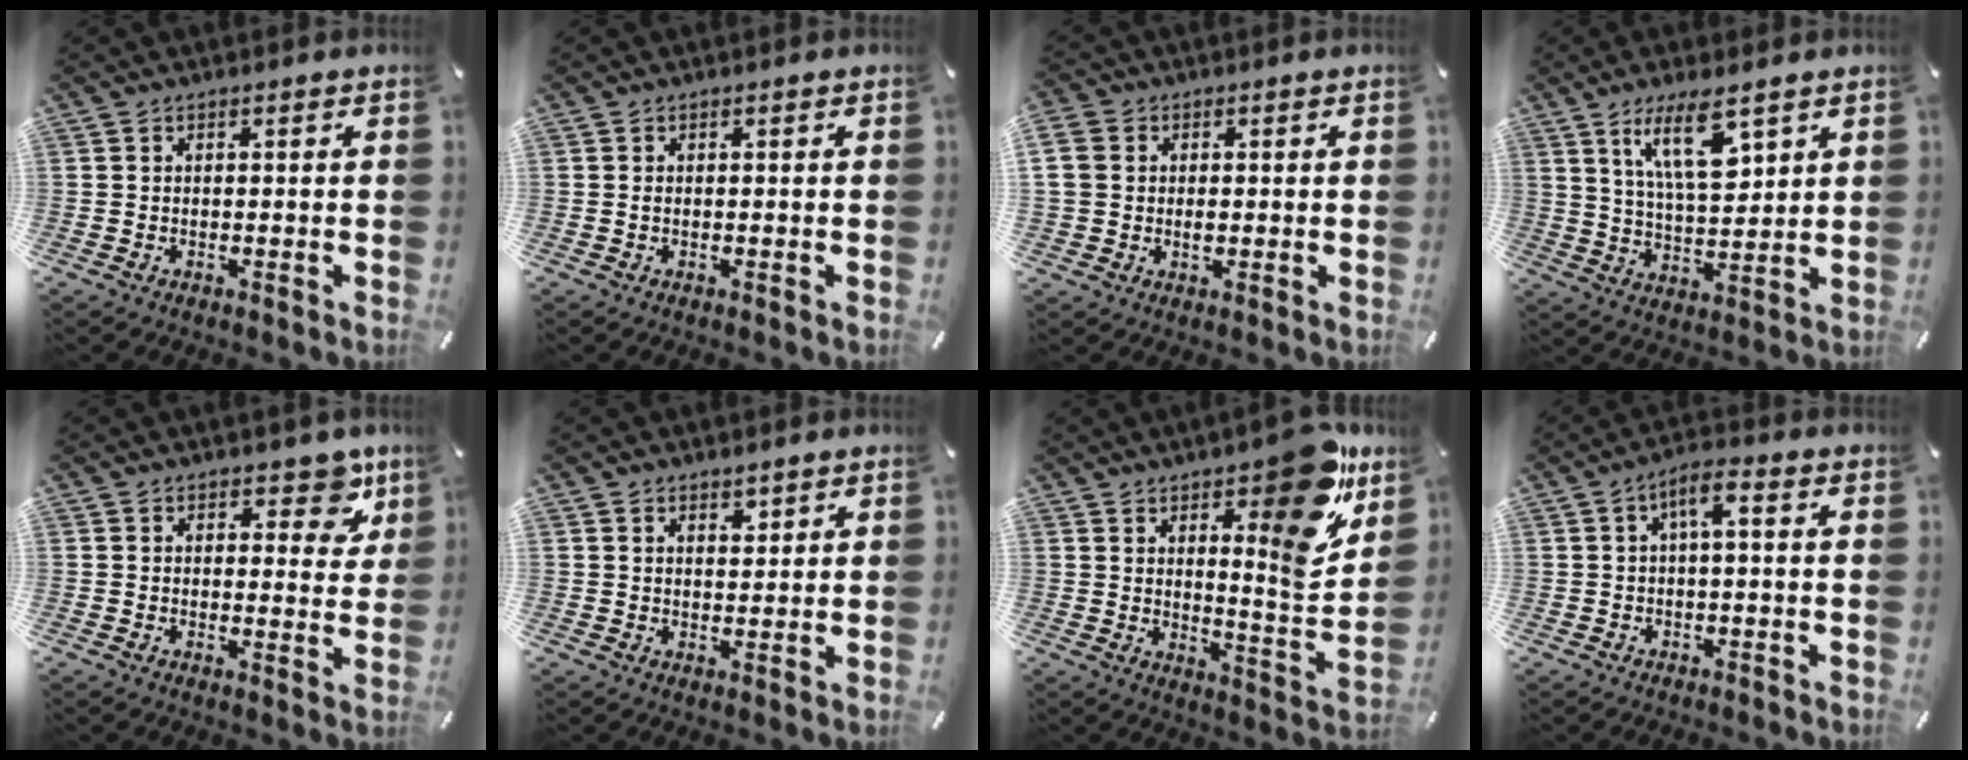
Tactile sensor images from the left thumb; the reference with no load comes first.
{"total": 0.6, "force": [-0.1, 0.2, 0.6], "torque": [-0.012, -0.001, -0.001]}
{"total": 5.1, "force": [0.5, 4.6, 2.2], "torque": [-0.072, 0.002, 0.006]}
{"total": 12.5, "force": [7.2, 4.4, 9.2], "torque": [-0.168, -0.019, 0.126]}
{"total": 8.0, "force": [5.2, 4.5, 4.0], "torque": [-0.013, -0.037, 0.082]}
{"total": 2.3, "force": [1.7, 1.4, 0.5], "torque": [0.005, -0.008, 0.029]}
{"total": 15.6, "force": [9.8, 4.7, 11.2], "torque": [-0.129, -0.088, 0.156]}
{"total": 4.9, "force": [0.2, 1.4, 4.7], "torque": [-0.083, 0.009, 0.000]}